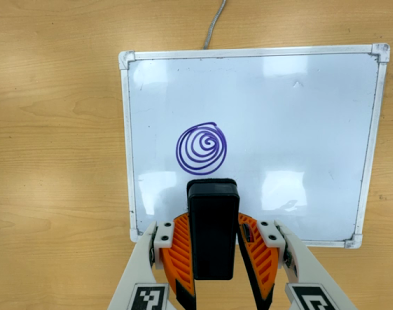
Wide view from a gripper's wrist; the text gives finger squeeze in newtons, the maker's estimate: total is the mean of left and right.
{"total": 6.0, "left": 5.1, "right": 6.8}